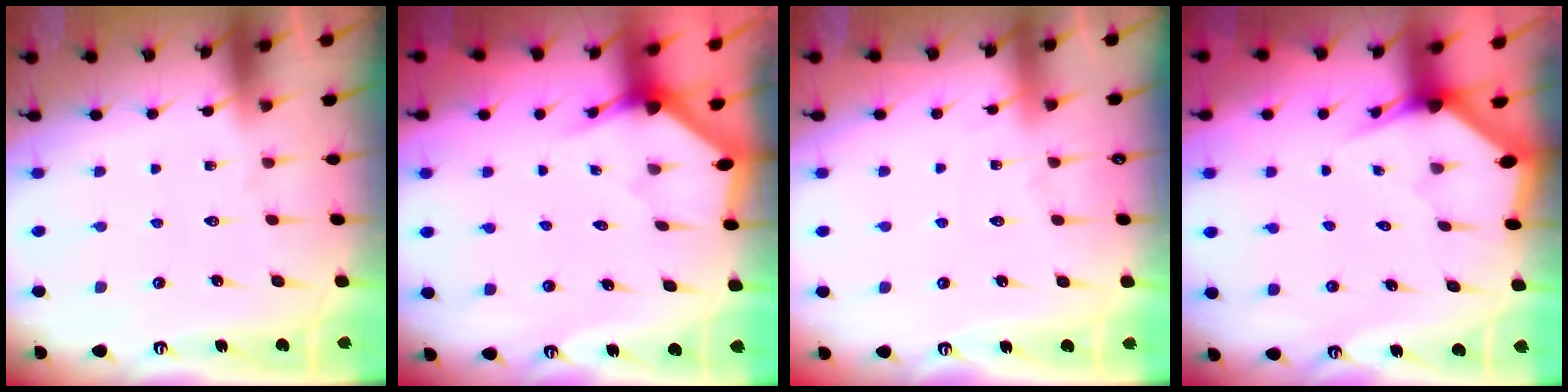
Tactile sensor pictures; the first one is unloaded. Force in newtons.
{"total": 2.5, "press": 2.5, "slide": 0.2}
{"total": 3.0, "press": 2.9, "slide": 0.4}
{"total": 2.9, "press": 2.9, "slide": 0.1}